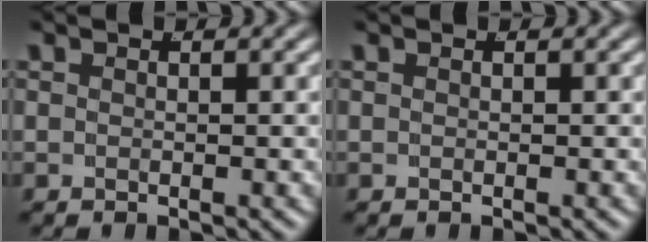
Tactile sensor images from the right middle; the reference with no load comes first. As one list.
[{"total": 0.0}]